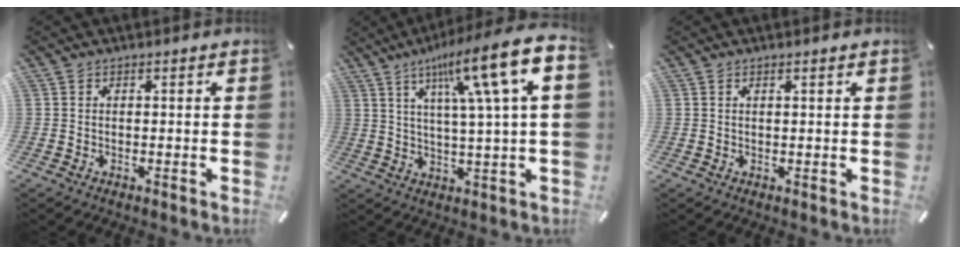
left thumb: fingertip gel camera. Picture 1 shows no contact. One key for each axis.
{"total": 16.6, "fx": 6.9, "fy": 2.2, "fz": 15.0, "tx": -0.250, "ty": -0.026, "tz": 0.097}
{"total": 0.9, "fx": 0.5, "fy": 0.1, "fz": 0.7, "tx": -0.014, "ty": -0.001, "tz": 0.008}